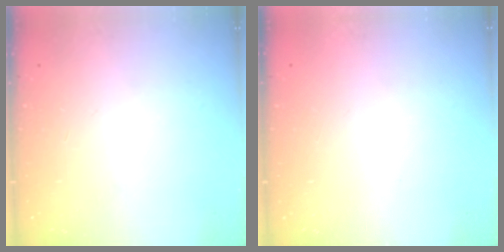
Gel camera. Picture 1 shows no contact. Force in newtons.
{"total": 1.5, "press": 1.5, "slide": 0.1}